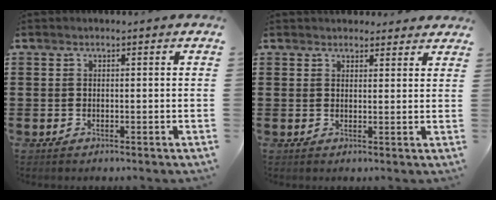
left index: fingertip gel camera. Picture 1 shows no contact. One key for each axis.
{"total": 2.2, "fx": 2.1, "fy": 0.9, "fz": 0.0, "tx": 0.002, "ty": -0.004, "tz": 0.038}